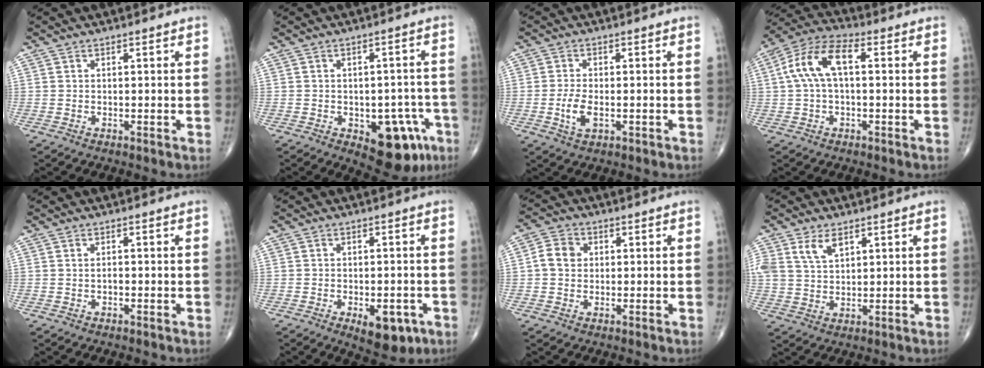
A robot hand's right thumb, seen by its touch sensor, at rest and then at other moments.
{"total": 12.2, "force": [-5.3, 6.5, 8.9], "torque": [-0.070, 0.028, -0.059]}
{"total": 4.5, "force": [-1.1, 2.2, 3.8], "torque": [-0.079, 0.000, -0.020]}
{"total": 10.4, "force": [1.4, 5.1, 8.9], "torque": [-0.186, 0.038, 0.018]}
{"total": 0.8, "force": [-0.1, 0.4, 0.6], "torque": [-0.011, 0.001, -0.001]}
{"total": 7.8, "force": [-3.3, 3.8, 6.0], "torque": [-0.065, 0.005, -0.036]}
{"total": 4.8, "force": [0.4, 4.1, 2.6], "torque": [-0.038, 0.010, 0.001]}
{"total": 6.2, "force": [3.3, 3.6, 3.9], "torque": [-0.070, -0.009, 0.070]}